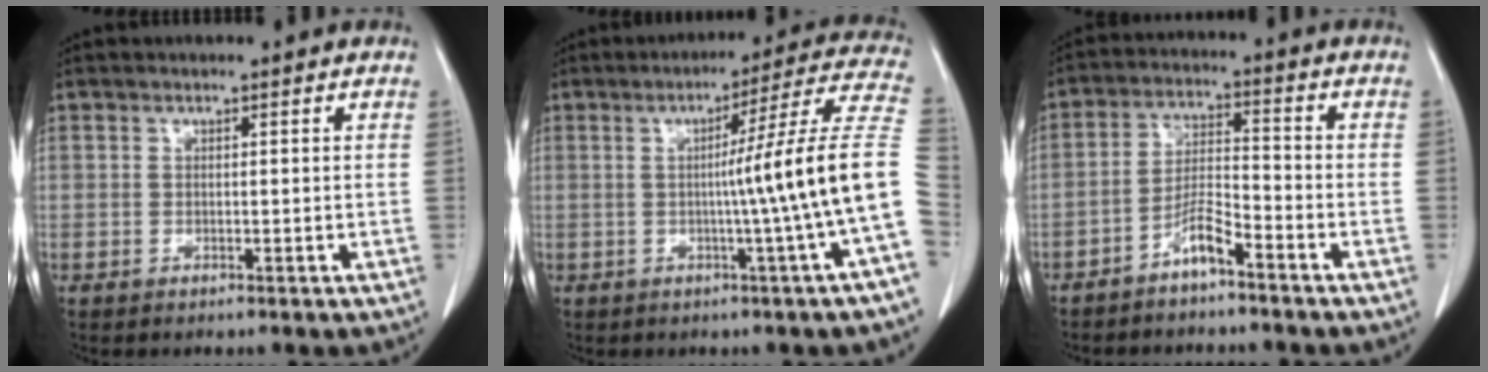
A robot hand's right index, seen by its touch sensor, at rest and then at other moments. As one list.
[{"total": 14.5, "force": [-1.9, -3.3, 13.9], "torque": [-0.171, 0.003, -0.031]}, {"total": 5.3, "force": [-3.9, 0.6, 3.5], "torque": [-0.074, 0.005, -0.075]}]